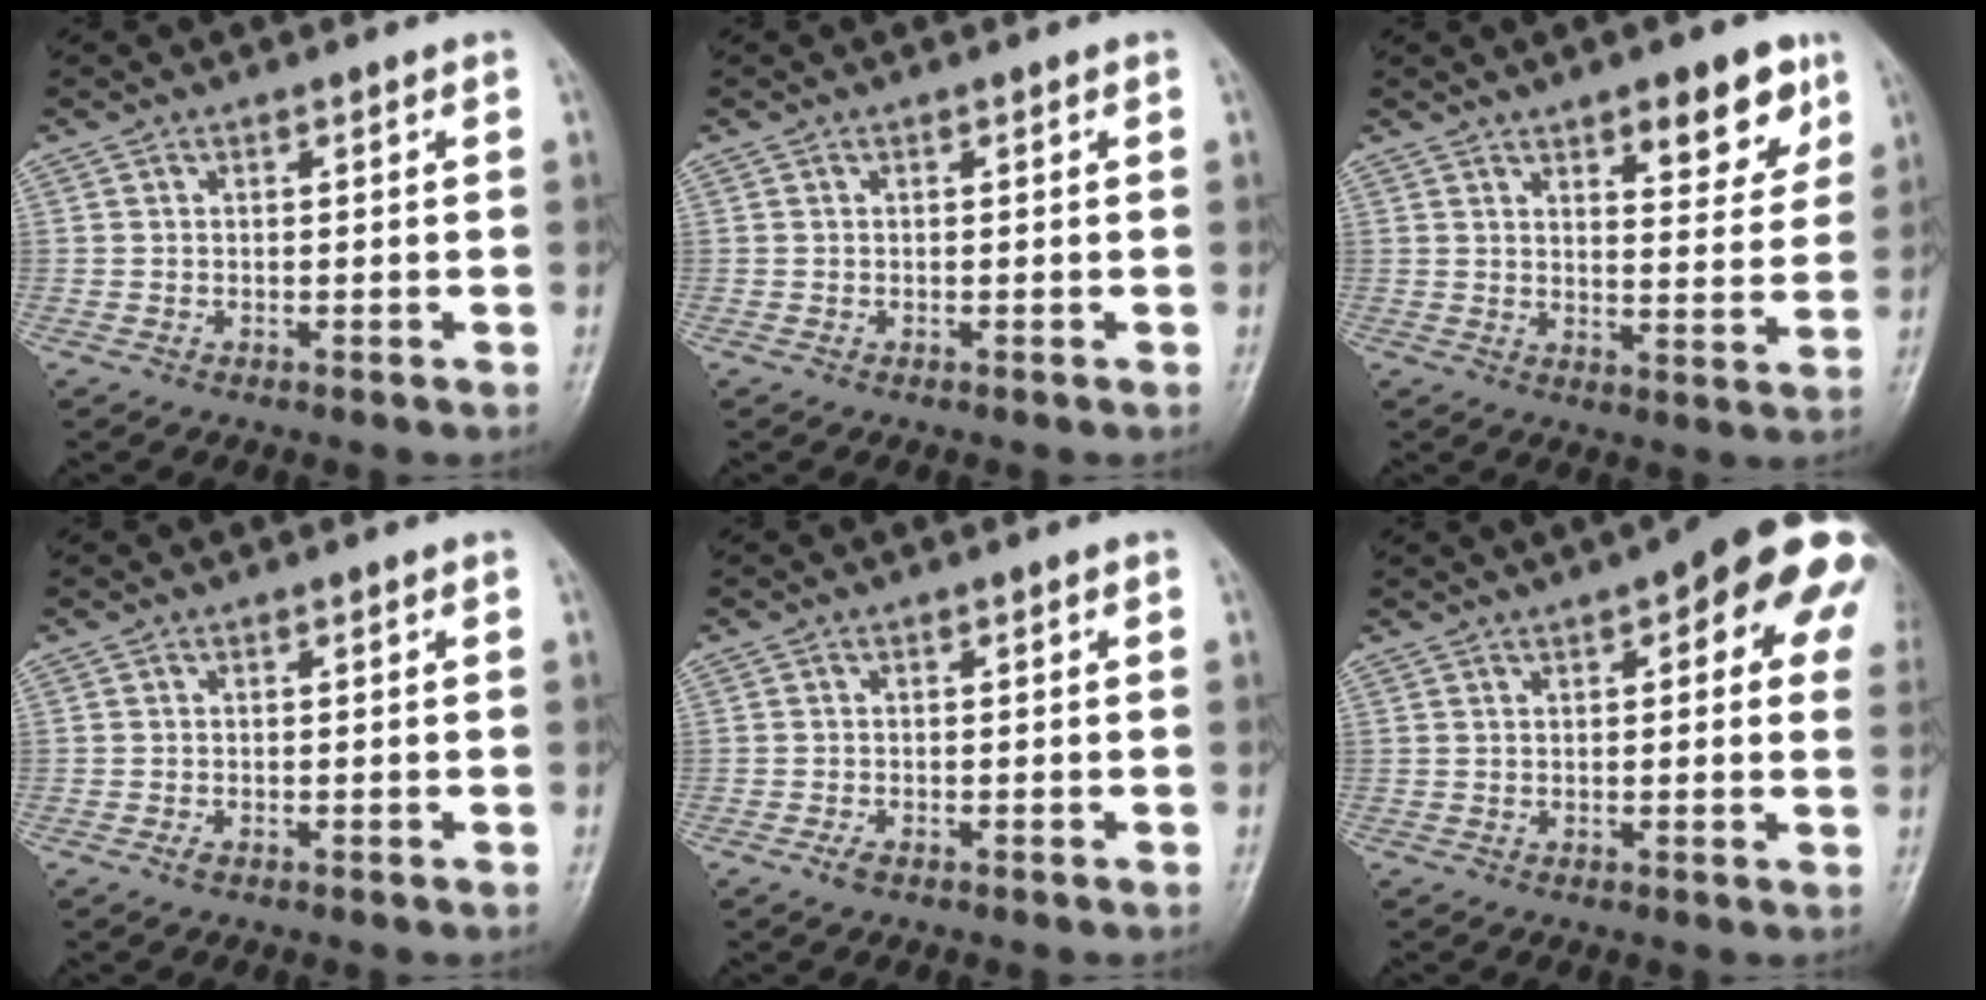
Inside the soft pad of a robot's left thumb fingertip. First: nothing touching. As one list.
[{"total": 0.0}, {"total": 10.1, "force": [6.0, 3.9, 7.1], "torque": [-0.067, -0.033, 0.085]}, {"total": 0.8, "force": [-0.6, 0.3, 0.5], "torque": [-0.016, 0.003, -0.011]}, {"total": 1.3, "force": [-1.0, 0.6, 0.7], "torque": [-0.023, 0.004, -0.019]}, {"total": 16.2, "force": [6.2, 5.9, 13.8], "torque": [-0.148, 0.007, 0.065]}]